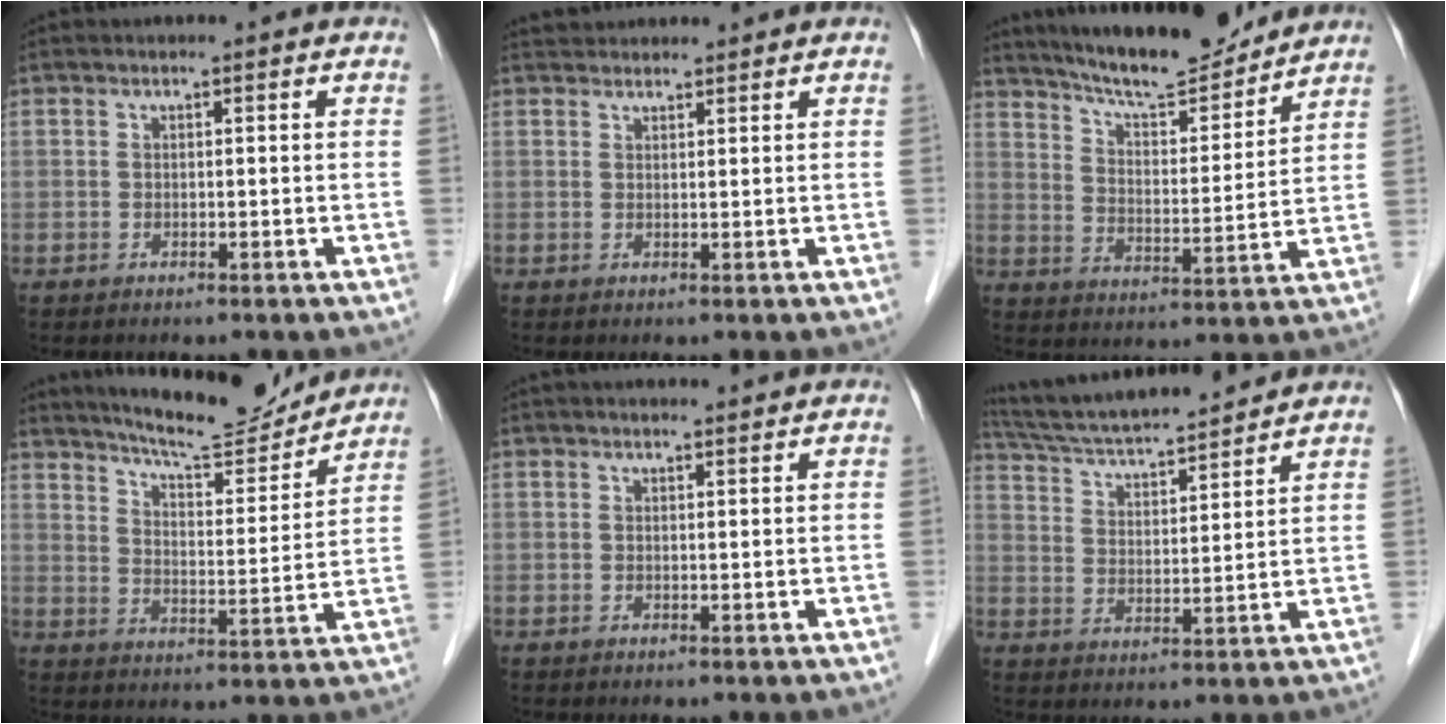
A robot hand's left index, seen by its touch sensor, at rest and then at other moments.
{"total": 3.5, "force": [3.4, 0.9, 0.3], "torque": [-0.005, 0.033, 0.057]}
{"total": 13.9, "force": [12.8, 1.7, 5.0], "torque": [-0.084, -0.002, 0.205]}
{"total": 13.7, "force": [12.9, 1.7, 4.3], "torque": [-0.070, -0.009, 0.192]}
{"total": 2.0, "force": [2.0, 0.2, 0.4], "torque": [-0.008, 0.009, 0.028]}
{"total": 16.3, "force": [15.0, 1.7, 6.3], "torque": [-0.115, 0.022, 0.249]}